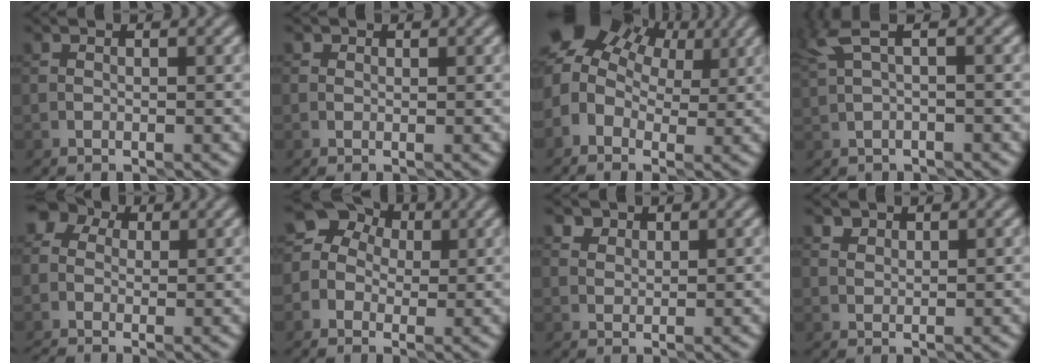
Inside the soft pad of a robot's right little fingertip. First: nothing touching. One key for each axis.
{"total": 0.9, "fx": 0.5, "fy": 0.7, "fz": 0.3, "tx": 0.002, "ty": -0.003, "tz": -0.006}
{"total": 7.9, "fx": 3.0, "fy": 5.3, "fz": 5.0, "tx": -0.082, "ty": 0.019, "tz": 0.046}
{"total": 2.0, "fx": 0.9, "fy": 0.4, "fz": 1.7, "tx": -0.038, "ty": 0.005, "tz": 0.019}
{"total": 3.7, "fx": 0.1, "fy": 3.2, "fz": 1.9, "tx": -0.034, "ty": 0.022, "tz": -0.014}
{"total": 7.5, "fx": 1.6, "fy": 6.5, "fz": 3.2, "tx": -0.032, "ty": 0.043, "tz": -0.019}
{"total": 2.9, "fx": 2.2, "fy": 1.6, "fz": 1.0, "tx": -0.020, "ty": 0.006, "tz": 0.028}
{"total": 1.7, "fx": 1.5, "fy": 0.8, "fz": 0.4, "tx": -0.003, "ty": 0.002, "tz": 0.017}